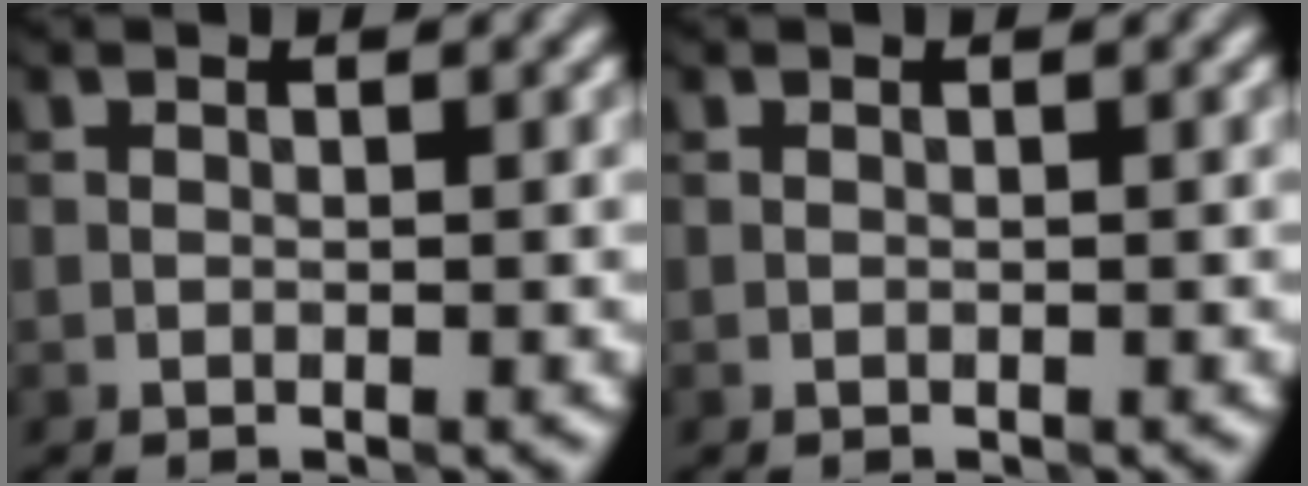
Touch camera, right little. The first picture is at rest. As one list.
[{"total": 0.0}]